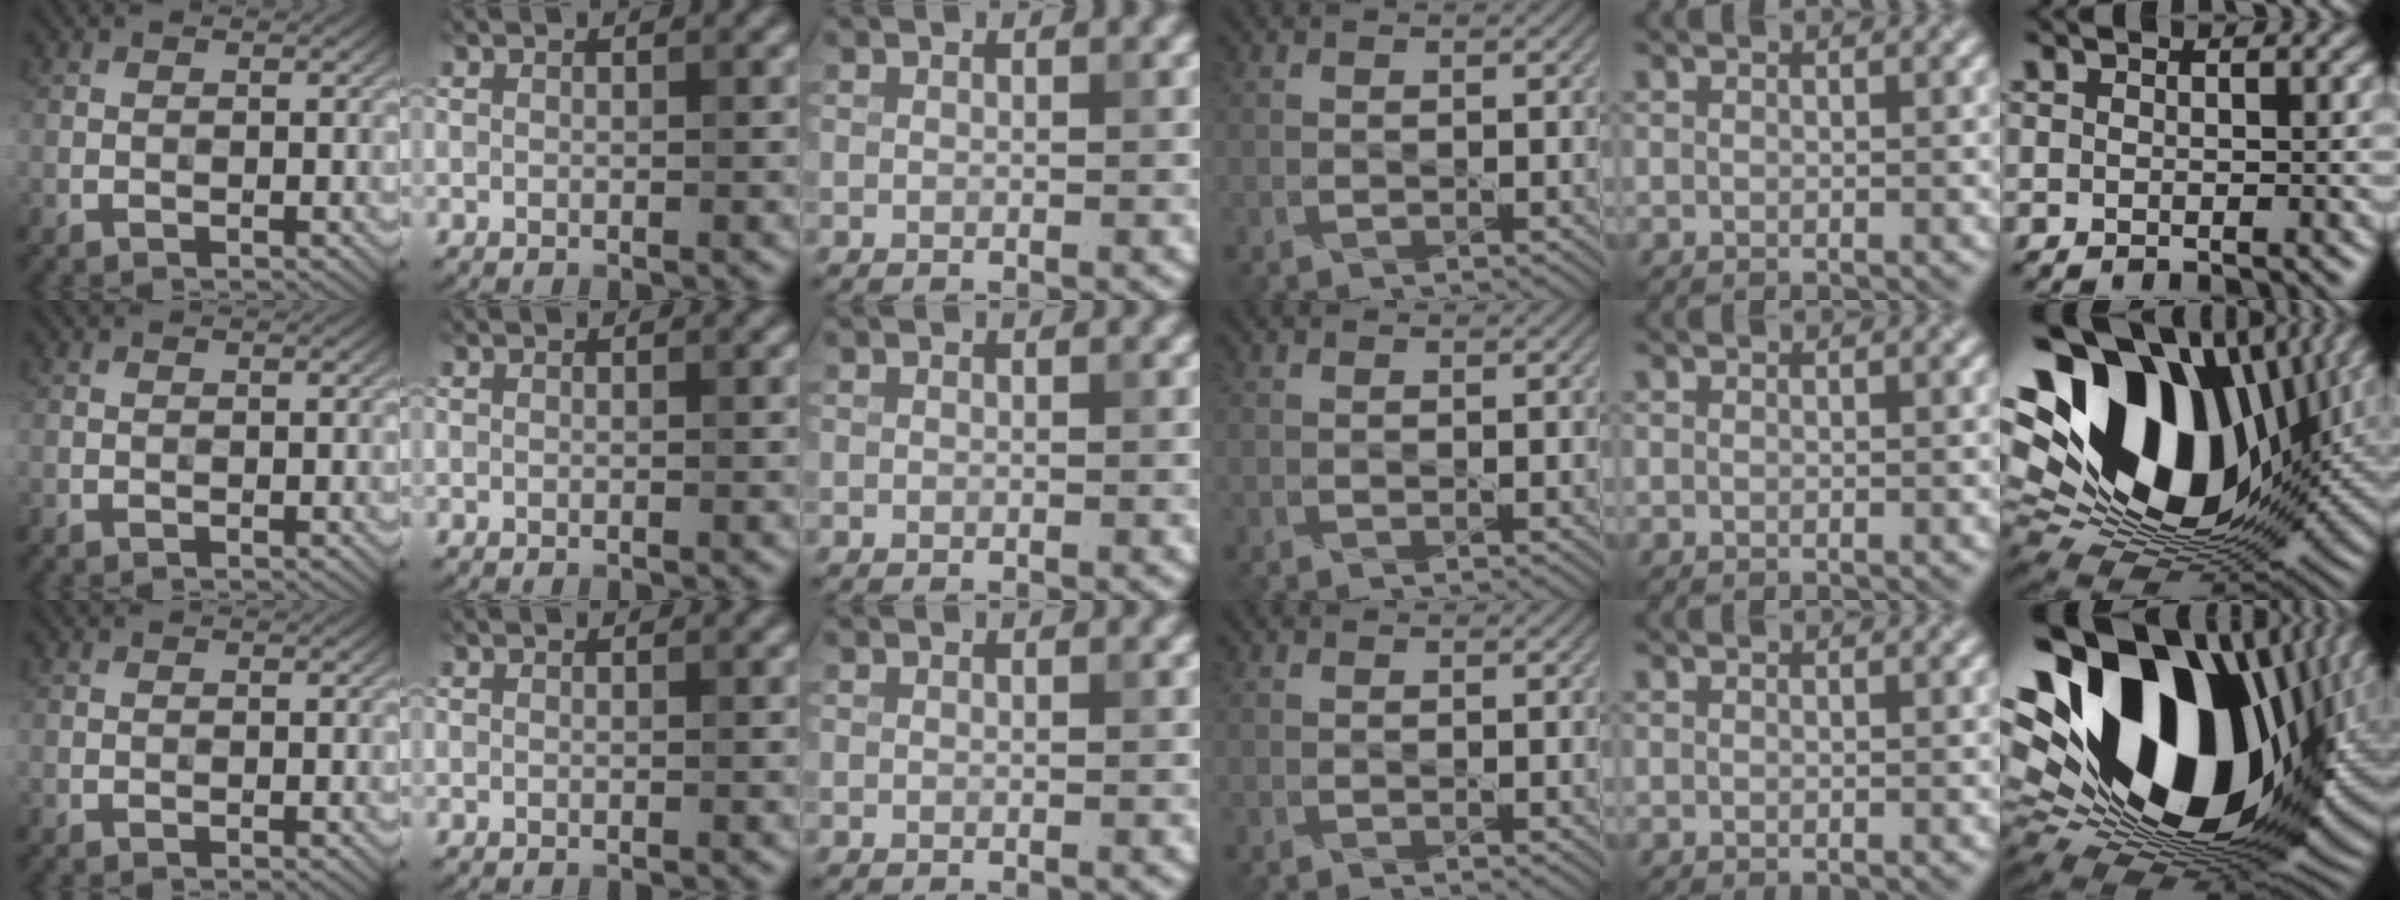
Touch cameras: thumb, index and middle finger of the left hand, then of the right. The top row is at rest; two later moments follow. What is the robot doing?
{"motion": "shake", "object": "handbell"}